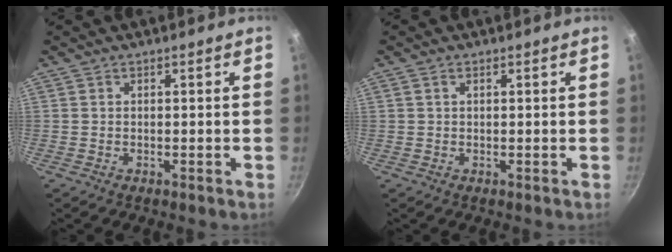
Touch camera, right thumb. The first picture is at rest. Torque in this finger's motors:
{"motor_torque": [-0.38, -0.30, -0.32, 0.18, 0.04]}